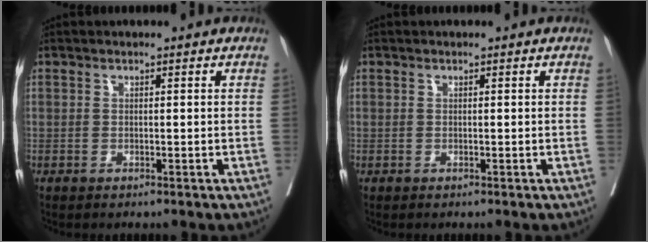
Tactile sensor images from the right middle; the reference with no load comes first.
{"total": 0.0}